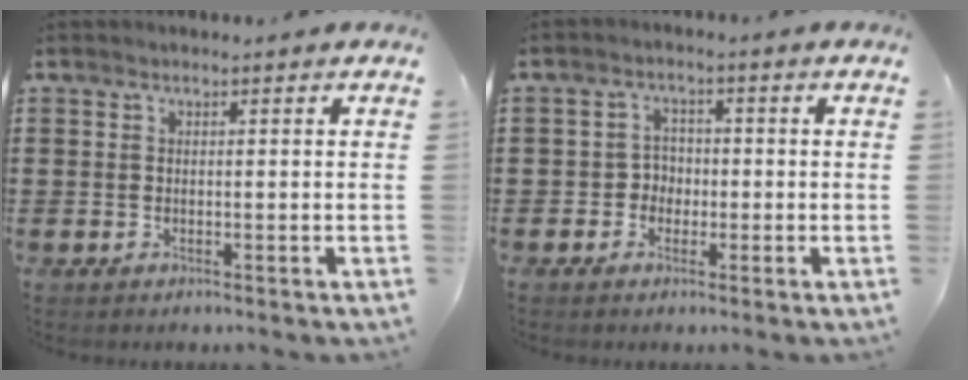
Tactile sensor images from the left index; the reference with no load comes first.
{"total": 2.8, "force": [-0.9, 2.5, 1.0], "torque": [-0.028, 0.005, -0.023]}